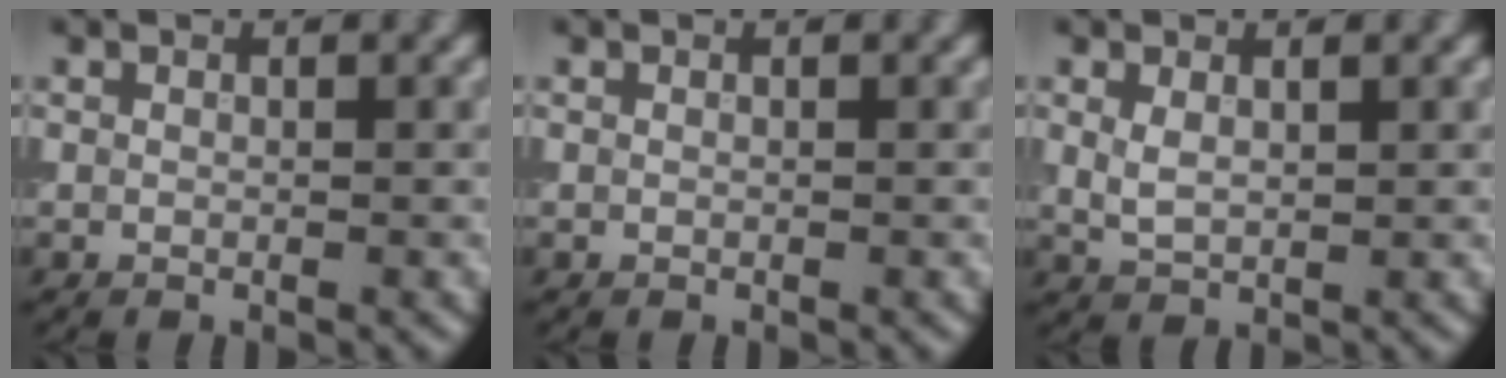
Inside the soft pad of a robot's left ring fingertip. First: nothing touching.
{"total": 0.0}
{"total": 1.8, "force": [0.7, 1.0, 1.4], "torque": [-0.034, -0.002, 0.017]}